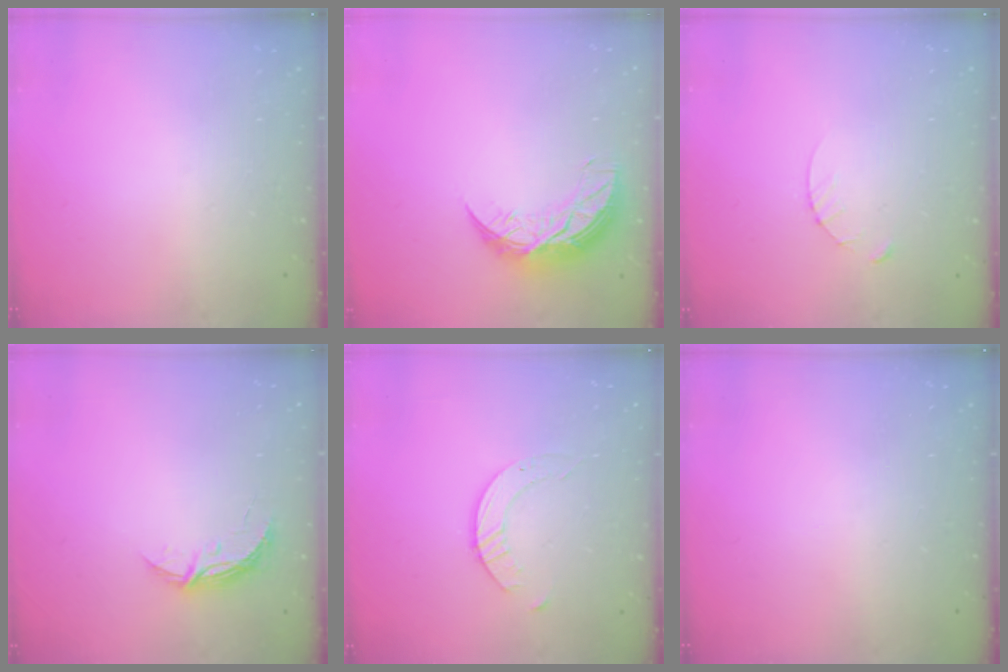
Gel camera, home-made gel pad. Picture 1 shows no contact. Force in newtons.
{"total": 9.9, "press": 9.9, "slide": 0.5}
{"total": 3.3, "press": 3.3, "slide": 0.4}
{"total": 4.6, "press": 4.6, "slide": 0.4}
{"total": 2.6, "press": 2.6, "slide": 0.3}
{"total": 0.0}